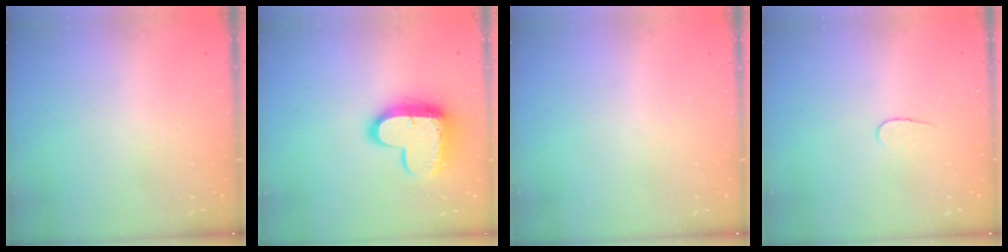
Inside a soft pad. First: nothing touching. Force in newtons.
{"total": 14.4, "press": 14.4, "slide": 1.0}
{"total": 0.0}
{"total": 4.8, "press": 4.8, "slide": 0.5}